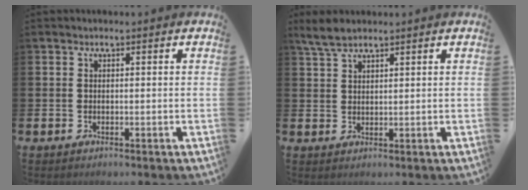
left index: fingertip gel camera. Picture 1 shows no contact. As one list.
[{"total": 3.9, "force": [3.3, 1.1, 1.8], "torque": [-0.041, -0.002, 0.060]}]